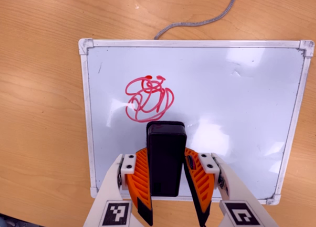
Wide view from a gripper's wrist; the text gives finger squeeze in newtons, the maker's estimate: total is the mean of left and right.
{"total": 6.9, "left": 5.5, "right": 8.3}